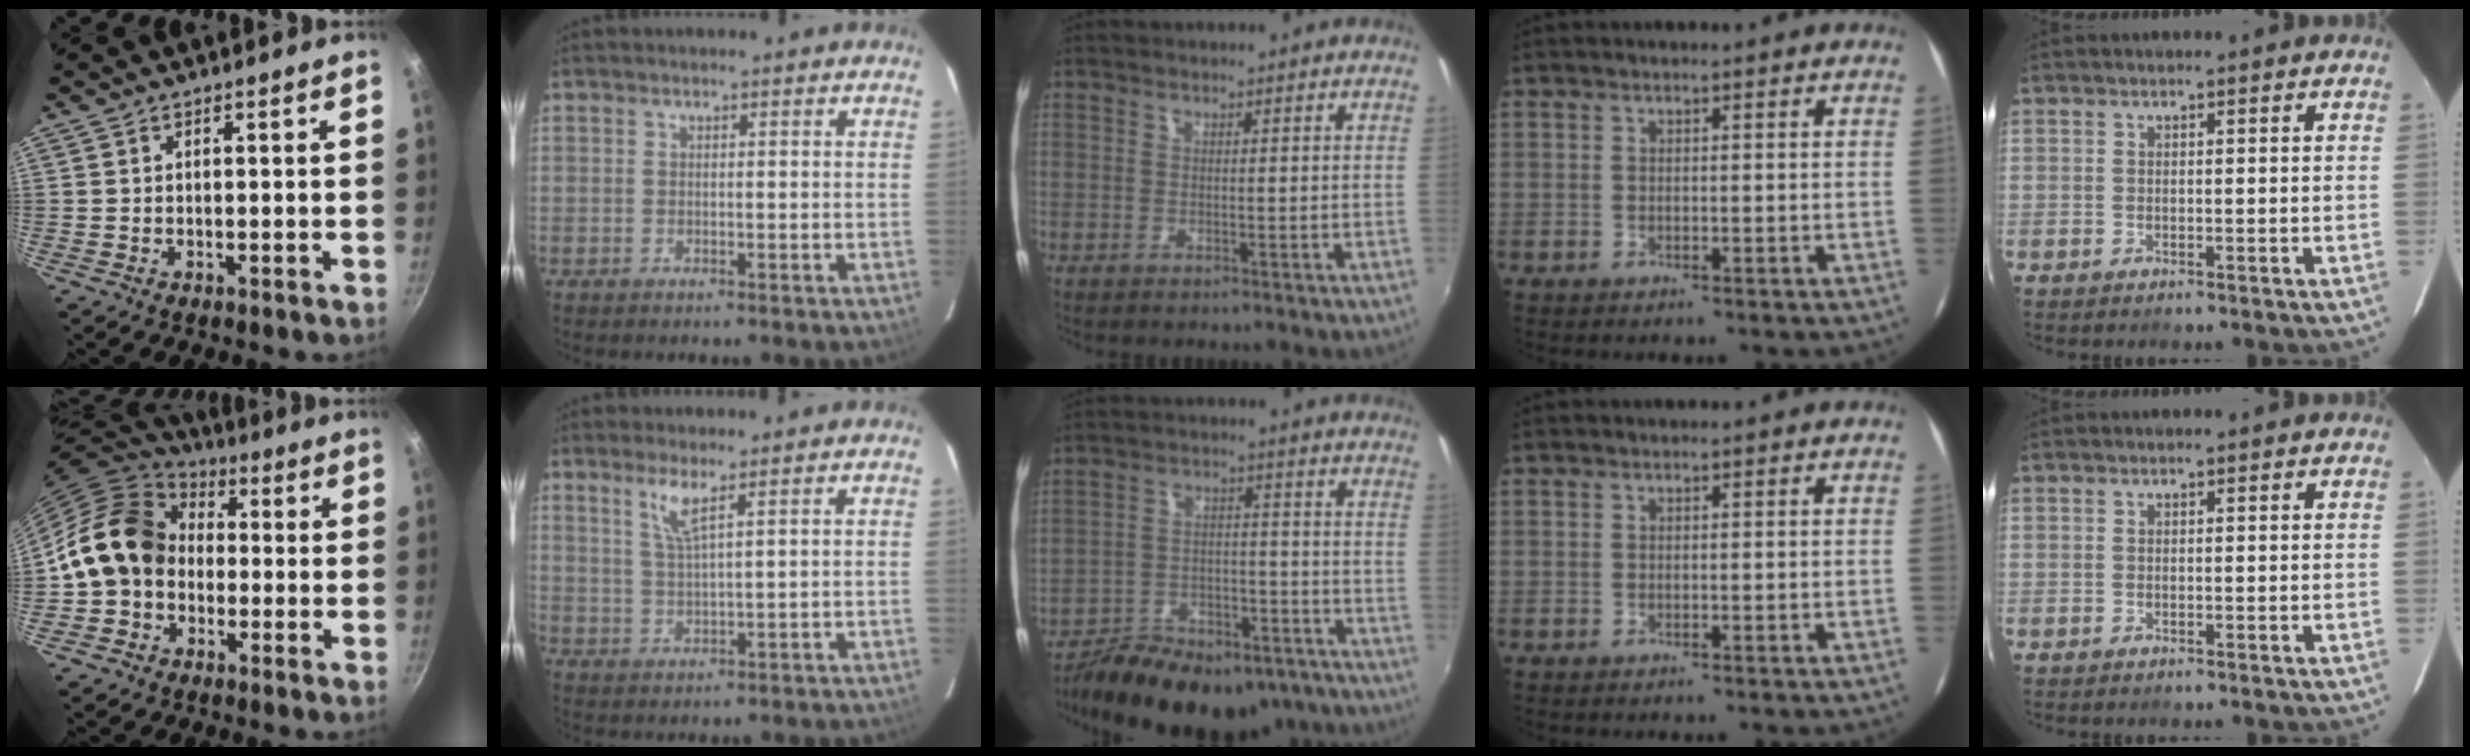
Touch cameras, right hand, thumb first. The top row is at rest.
{"thumb": {"total": 14.4, "force": [-0.9, 11.9, 8.1], "torque": [-0.107, 0.040, -0.033]}, "index": {"total": 3.9, "force": [2.4, -0.1, 3.1], "torque": [-0.066, -0.006, 0.048]}, "middle": {"total": 21.1, "force": [-16.7, 8.9, 9.4], "torque": [-0.175, 0.009, -0.224]}}